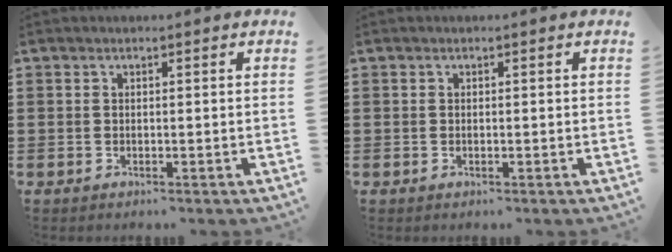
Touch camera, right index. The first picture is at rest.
{"total": 0.0}